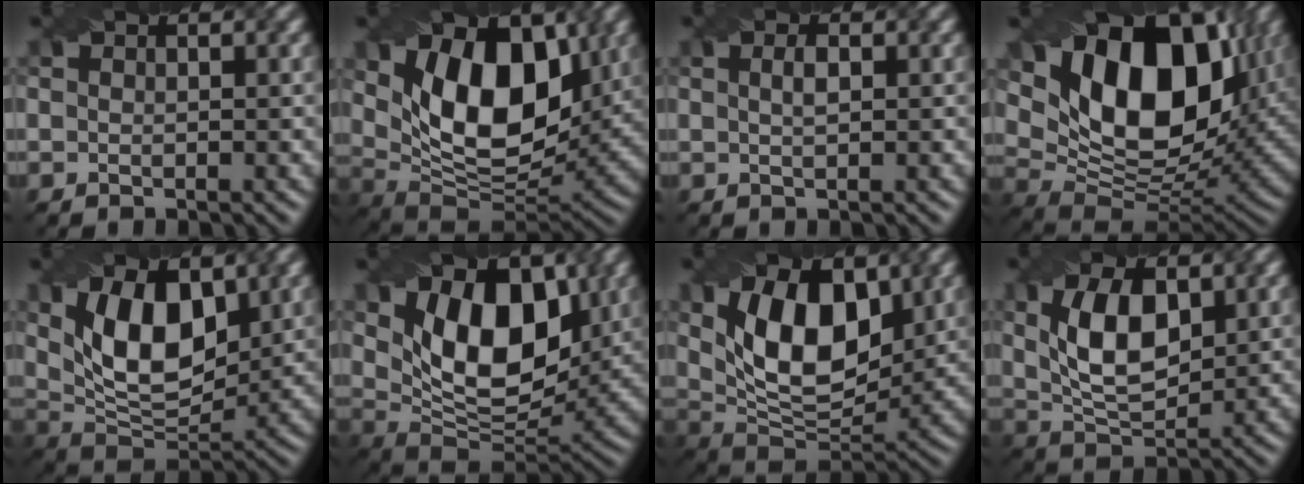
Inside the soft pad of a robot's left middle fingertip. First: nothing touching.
{"total": 11.9, "force": [3.1, 6.7, 9.4], "torque": [-0.137, 0.001, 0.048]}
{"total": 1.0, "force": [0.0, 0.3, 1.0], "torque": [-0.015, 0.006, 0.003]}
{"total": 15.4, "force": [5.4, 8.8, 11.4], "torque": [-0.186, 0.013, 0.089]}
{"total": 8.9, "force": [2.4, 4.8, 7.1], "torque": [-0.131, 0.001, 0.041]}
{"total": 10.7, "force": [2.9, 6.0, 8.3], "torque": [-0.129, -0.002, 0.045]}
{"total": 10.1, "force": [2.5, 5.6, 8.0], "torque": [-0.137, 0.002, 0.039]}
{"total": 6.9, "force": [1.2, 3.5, 5.8], "torque": [-0.117, 0.010, 0.026]}